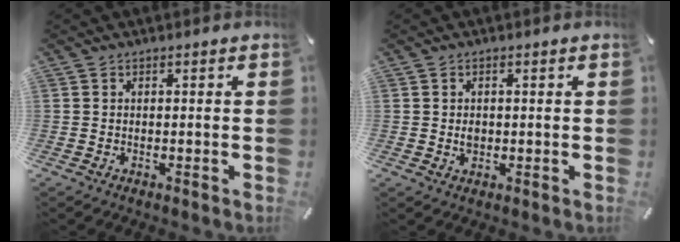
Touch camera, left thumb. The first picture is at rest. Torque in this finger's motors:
{"motor_torque": [0.49, 0.56, 0.02, -0.26, 0.00]}